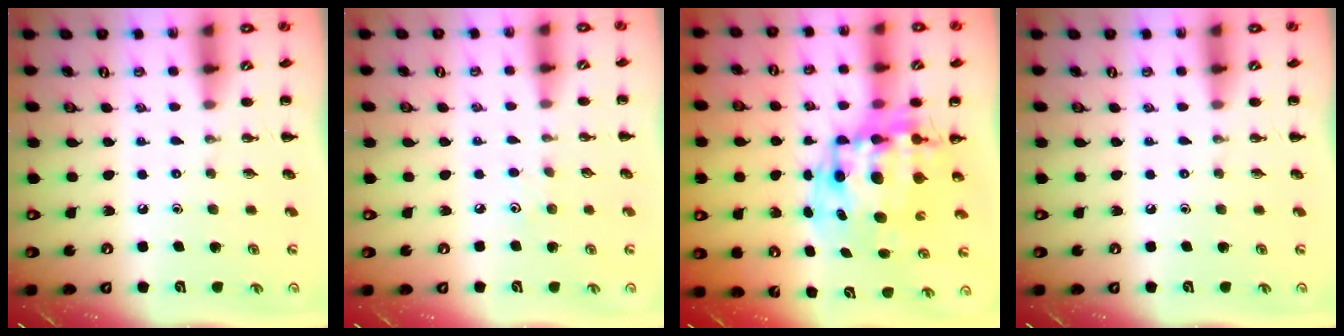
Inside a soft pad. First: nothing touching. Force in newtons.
{"total": 3.2, "press": 3.0, "slide": 1.1}
{"total": 12.1, "press": 11.8, "slide": 2.8}
{"total": 0.0}